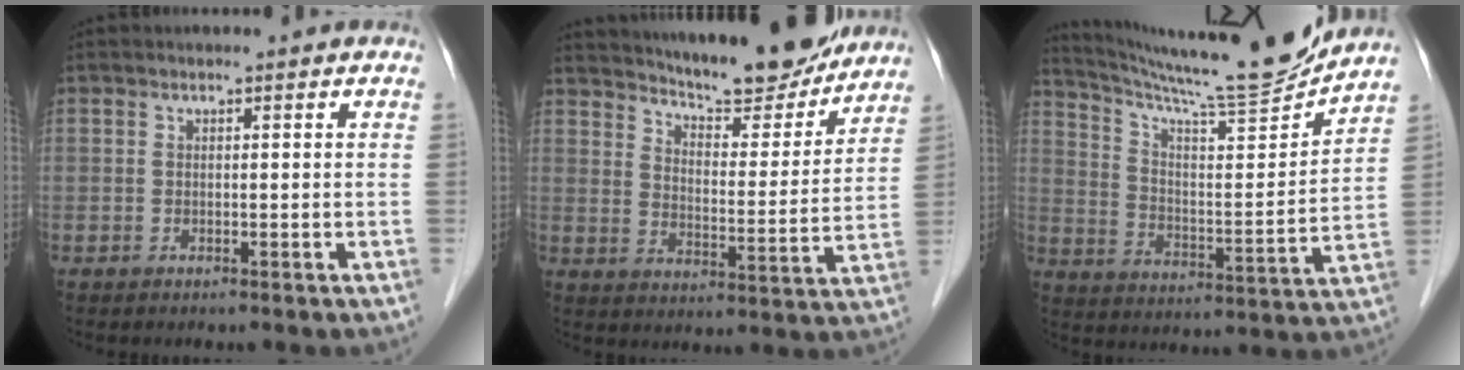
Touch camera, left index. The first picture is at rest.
{"total": 16.3, "force": [14.8, 2.2, 6.3], "torque": [-0.095, -0.023, 0.208]}
{"total": 17.5, "force": [16.4, -1.3, 6.1], "torque": [-0.109, -0.044, 0.254]}